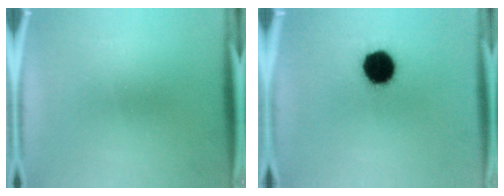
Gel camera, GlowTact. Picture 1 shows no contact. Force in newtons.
{"total": 13.4}